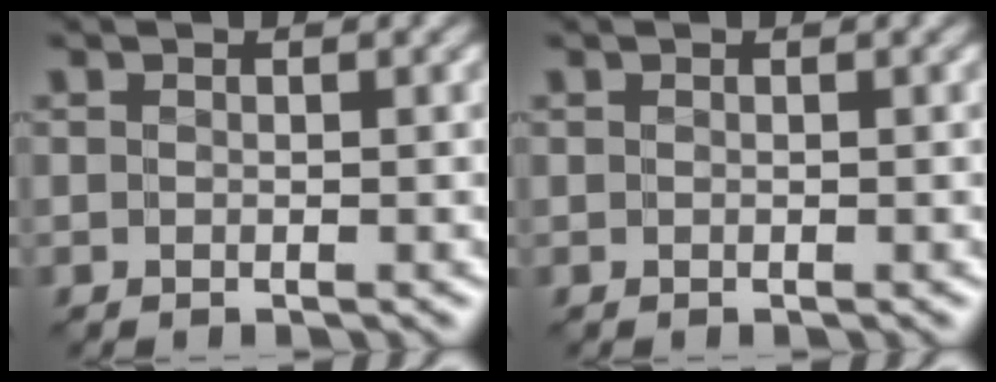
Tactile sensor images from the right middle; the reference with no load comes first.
{"total": 0.0}